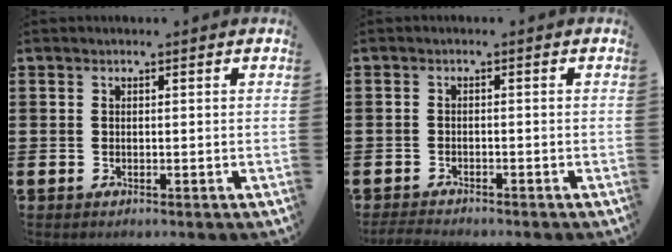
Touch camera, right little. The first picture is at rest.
{"total": 1.2, "force": [-1.1, 0.1, 0.2], "torque": [-0.006, 0.004, -0.023]}